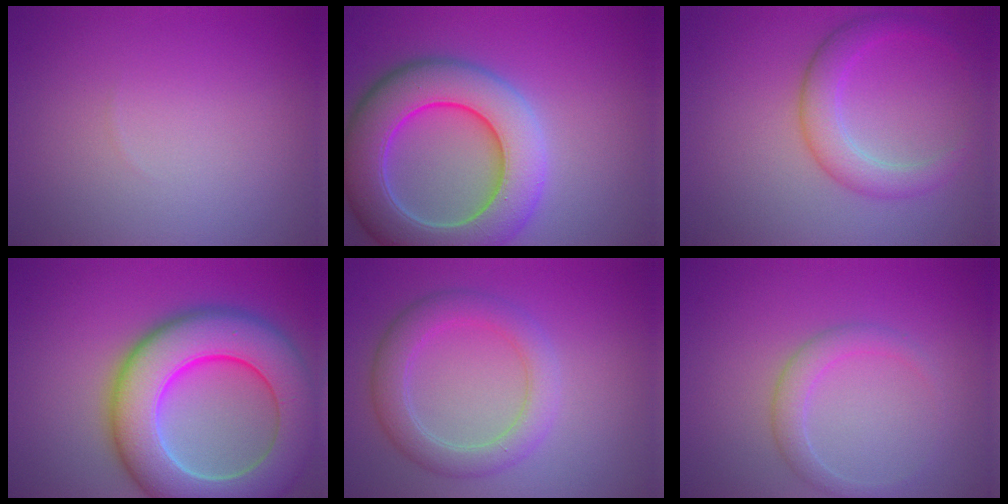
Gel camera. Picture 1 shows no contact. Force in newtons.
{"total": 10.3, "press": 10.3, "slide": 0.4}
{"total": 3.3, "press": 3.3, "slide": 0.1}
{"total": 11.9, "press": 11.9, "slide": 0.9}
{"total": 4.0, "press": 4.0, "slide": 0.1}
{"total": 2.1, "press": 2.1, "slide": 0.1}